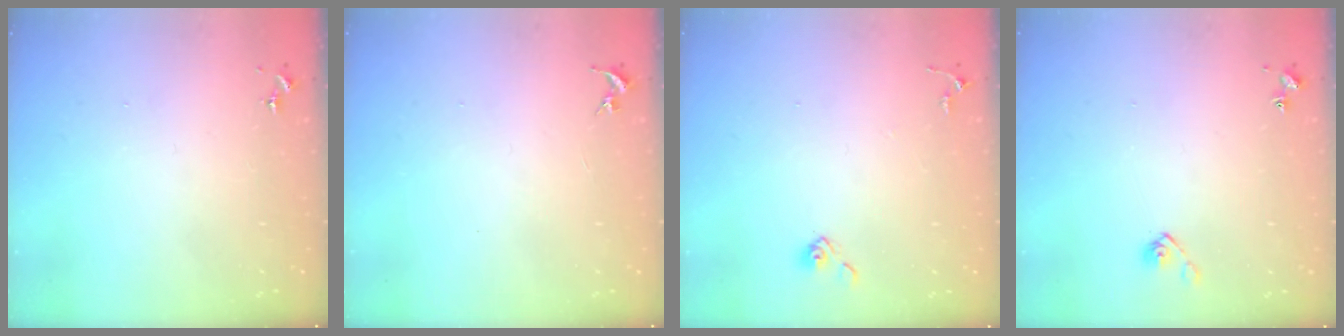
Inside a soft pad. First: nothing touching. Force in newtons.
{"total": 0.0}
{"total": 5.3, "press": 5.3, "slide": 0.6}
{"total": 4.4, "press": 4.3, "slide": 0.7}